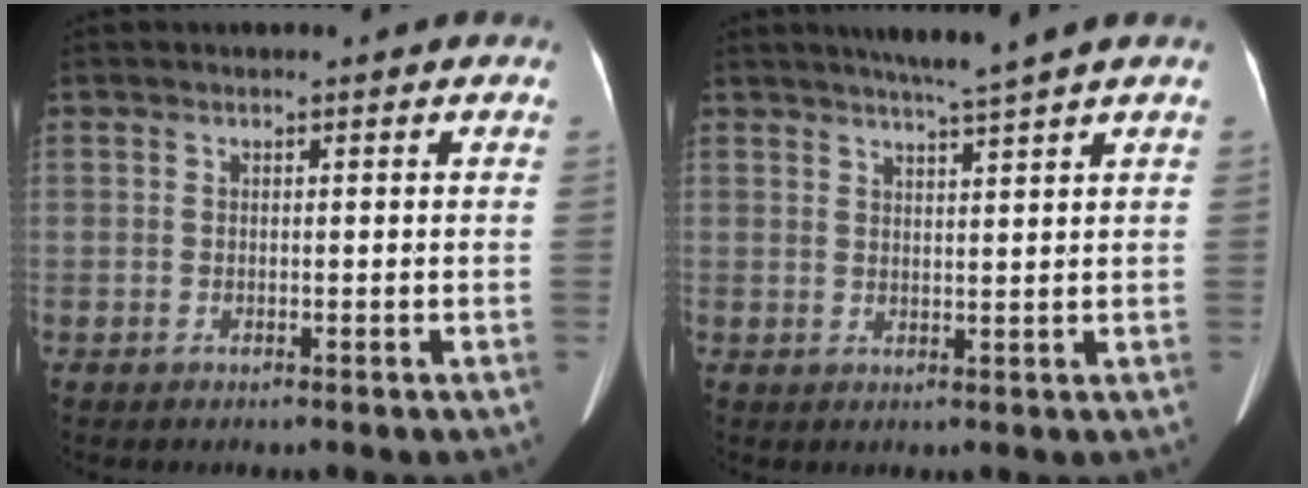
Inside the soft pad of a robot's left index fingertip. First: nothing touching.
{"total": 5.0, "force": [4.1, -1.4, 2.5], "torque": [-0.037, -0.003, 0.067]}